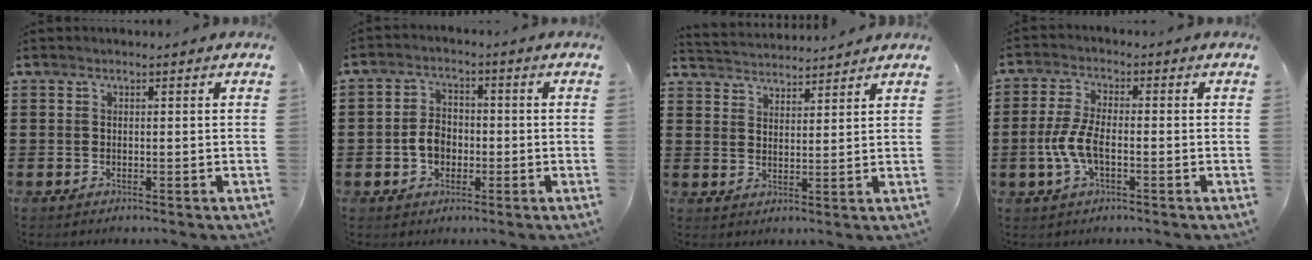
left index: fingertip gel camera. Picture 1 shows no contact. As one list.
[{"total": 4.4, "force": [-1.1, 3.2, 2.7], "torque": [-0.063, 0.003, -0.024]}, {"total": 3.1, "force": [3.0, 0.0, -0.5], "torque": [-0.004, -0.017, 0.054]}, {"total": 5.9, "force": [-1.6, 2.3, 5.2], "torque": [-0.122, -0.006, -0.036]}]